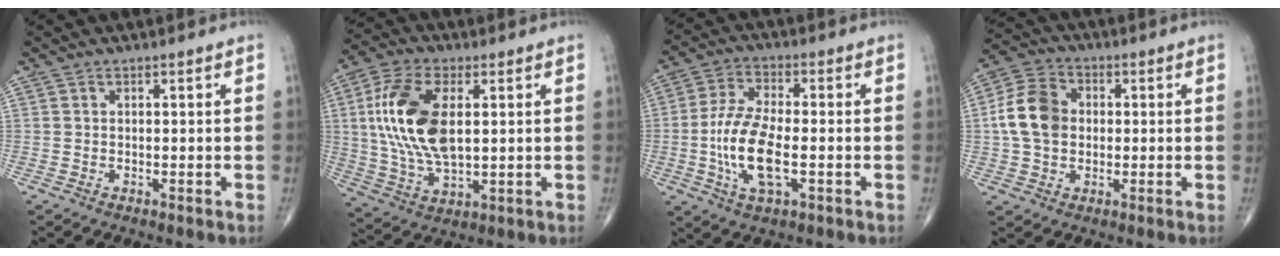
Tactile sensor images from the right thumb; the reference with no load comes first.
{"total": 16.5, "force": [2.8, 8.3, 14.0], "torque": [-0.284, -0.003, 0.055]}
{"total": 12.4, "force": [-2.3, 5.1, 11.0], "torque": [-0.230, 0.007, -0.044]}
{"total": 10.2, "force": [0.3, 7.9, 6.5], "torque": [-0.113, 0.020, -0.002]}